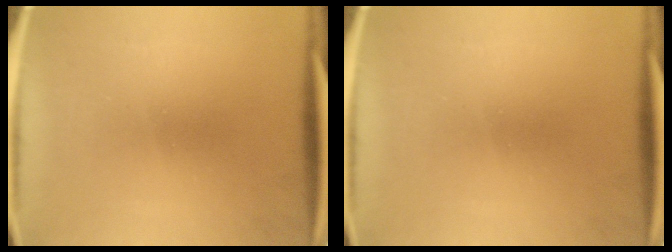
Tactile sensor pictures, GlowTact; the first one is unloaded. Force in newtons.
{"total": 0.0}